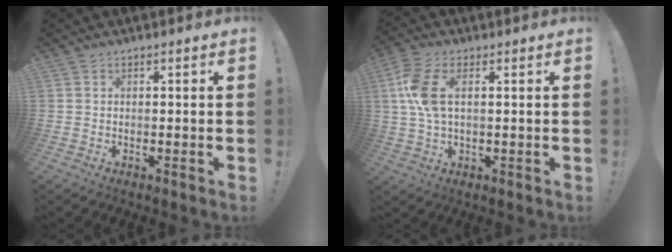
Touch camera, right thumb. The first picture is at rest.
{"total": 9.2, "force": [1.9, 4.4, 7.8], "torque": [-0.165, -0.004, 0.036]}